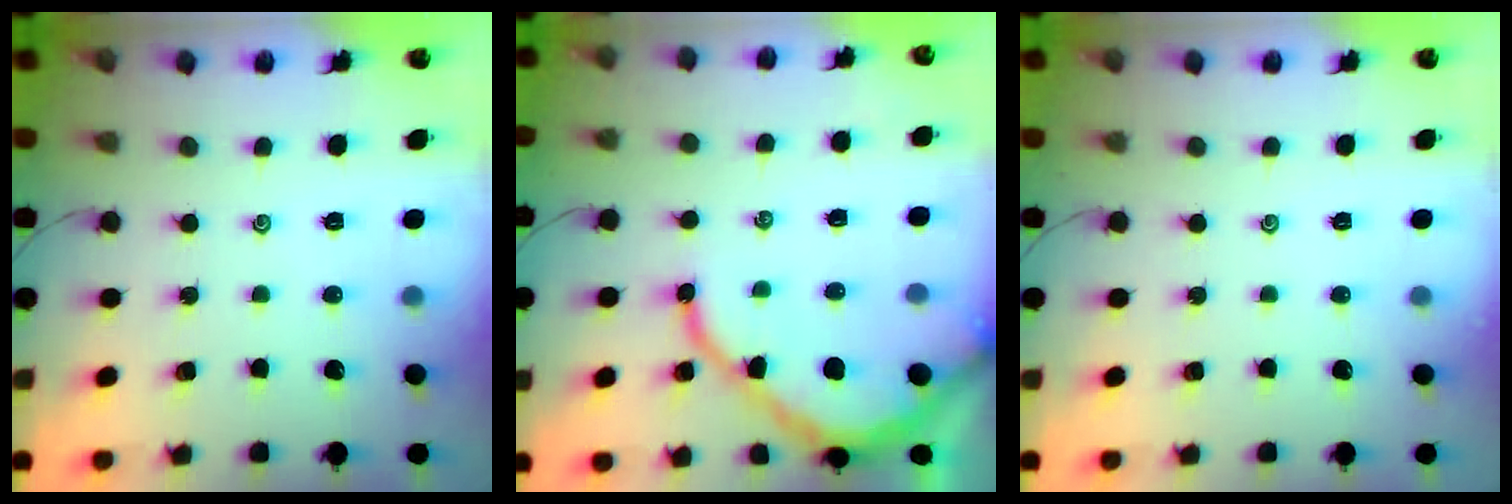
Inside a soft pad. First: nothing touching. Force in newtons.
{"total": 13.2, "press": 13.1, "slide": 1.3}
{"total": 0.0}